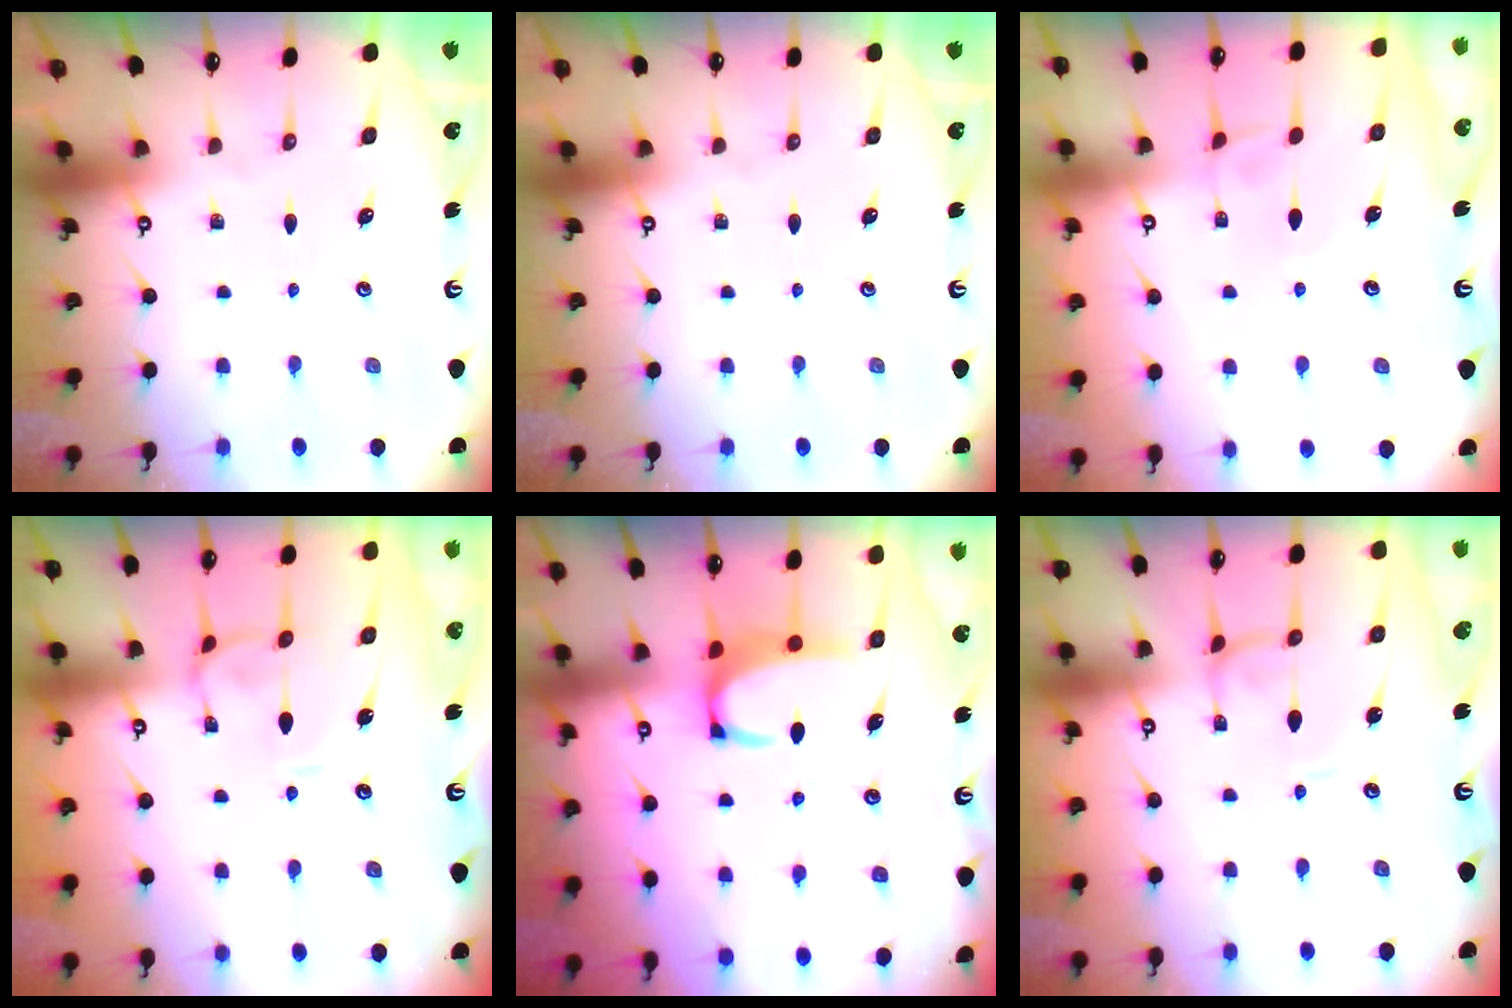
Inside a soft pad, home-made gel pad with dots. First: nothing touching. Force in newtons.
{"total": 0.0}
{"total": 1.9, "press": 1.9, "slide": 0.2}
{"total": 0.6, "press": 0.1, "slide": 0.6}
{"total": 3.0, "press": 2.9, "slide": 0.8}
{"total": 1.8, "press": 1.8, "slide": 0.2}